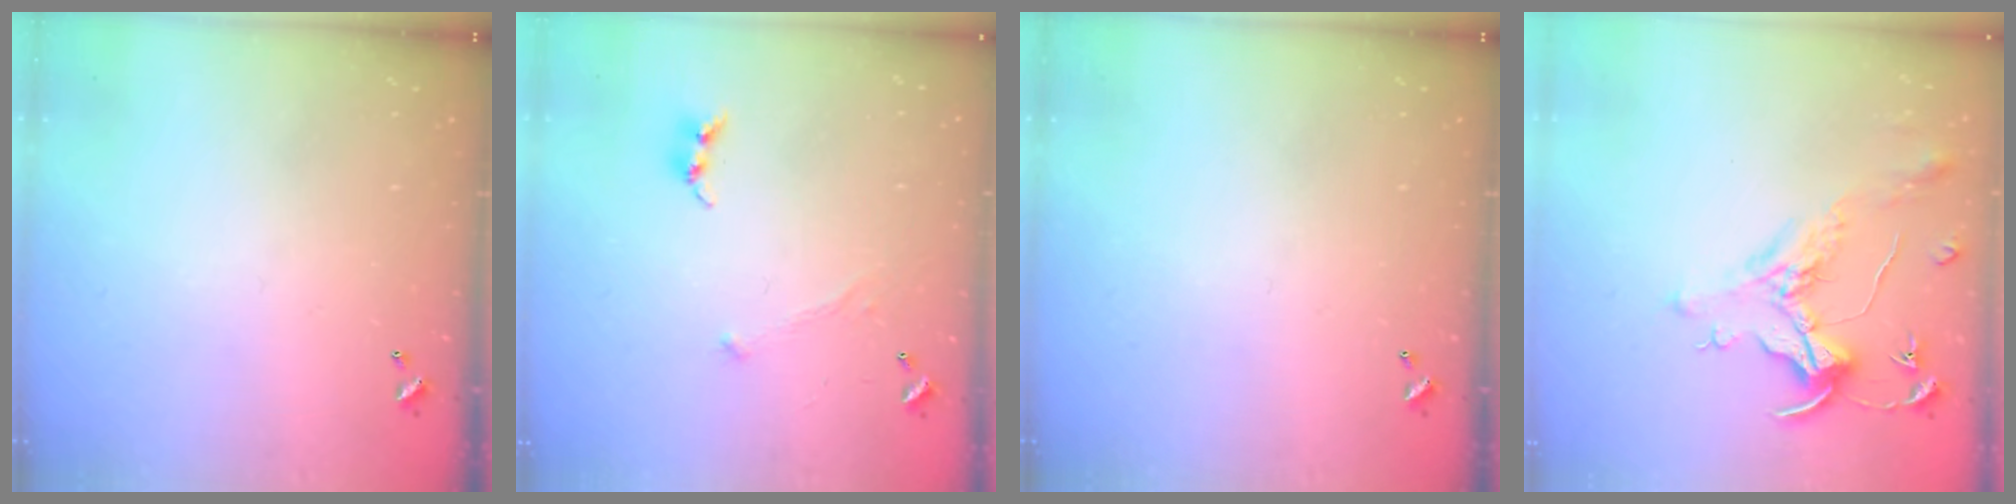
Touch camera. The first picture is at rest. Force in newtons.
{"total": 0.0}
{"total": 0.0}
{"total": 1.5, "press": 1.3, "slide": 0.7}